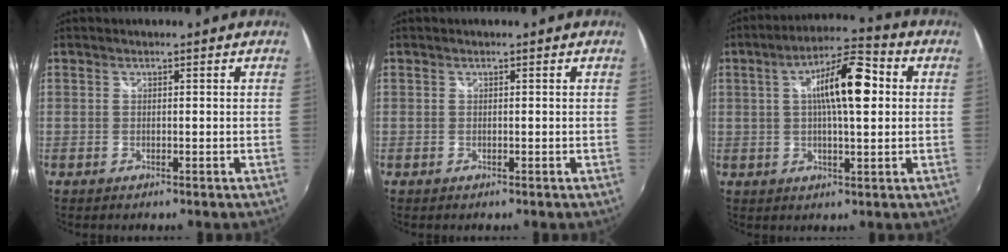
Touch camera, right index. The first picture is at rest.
{"total": 0.0}
{"total": 11.7, "force": [2.0, 3.1, 11.1], "torque": [-0.185, 0.020, 0.026]}